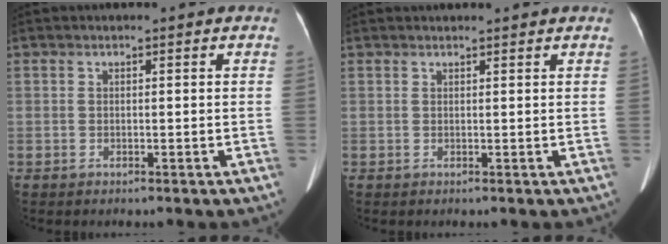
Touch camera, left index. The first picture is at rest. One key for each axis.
{"total": 2.6, "fx": 2.6, "fy": 0.1, "fz": 0.7, "tx": -0.009, "ty": 0.023, "tz": 0.035}